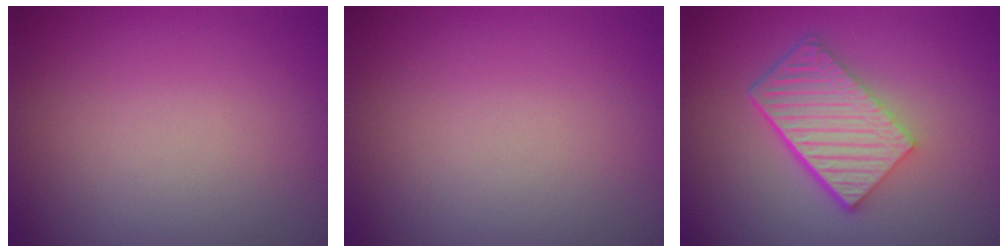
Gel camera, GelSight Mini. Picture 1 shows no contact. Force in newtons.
{"total": 0.0}
{"total": 6.1, "press": 4.1, "slide": 4.4}